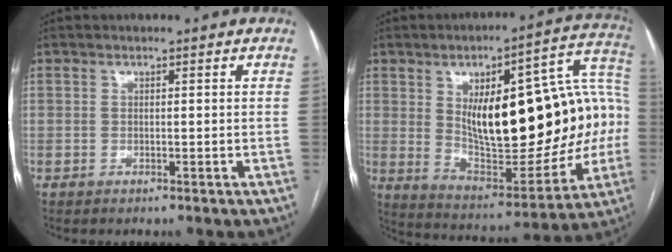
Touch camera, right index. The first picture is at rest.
{"total": 28.0, "force": [1.9, 10.1, 26.0], "torque": [-0.335, 0.045, 0.049]}